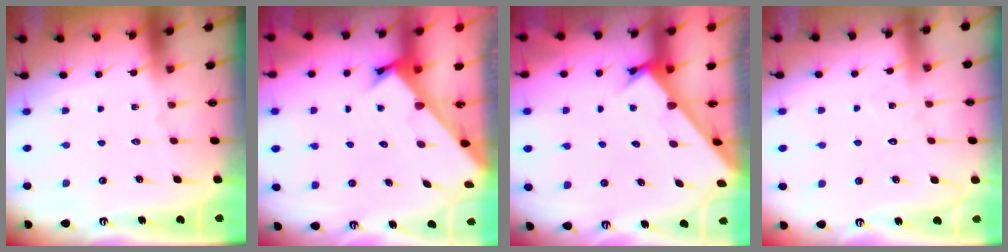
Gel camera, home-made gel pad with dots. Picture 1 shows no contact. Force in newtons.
{"total": 2.5, "press": 2.5, "slide": 0.3}
{"total": 2.1, "press": 2.1, "slide": 0.1}
{"total": 6.8, "press": 6.8, "slide": 0.6}